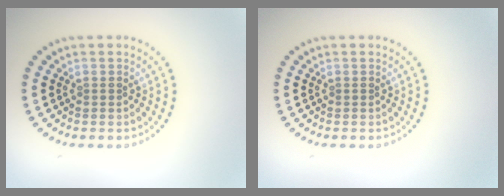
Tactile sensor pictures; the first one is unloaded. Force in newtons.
{"total": 0.0}